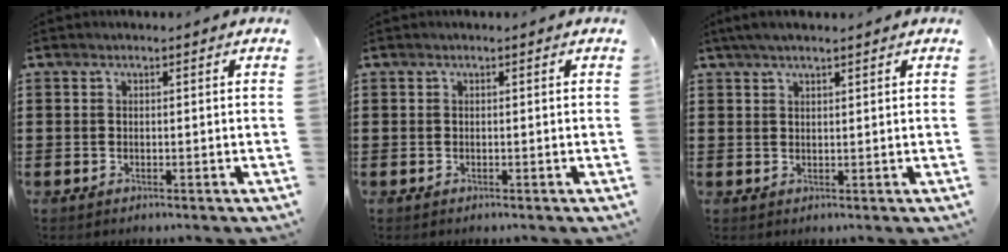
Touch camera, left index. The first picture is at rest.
{"total": 0.0}
{"total": 2.1, "force": [1.6, 0.3, 1.3], "torque": [-0.028, 0.003, 0.030]}